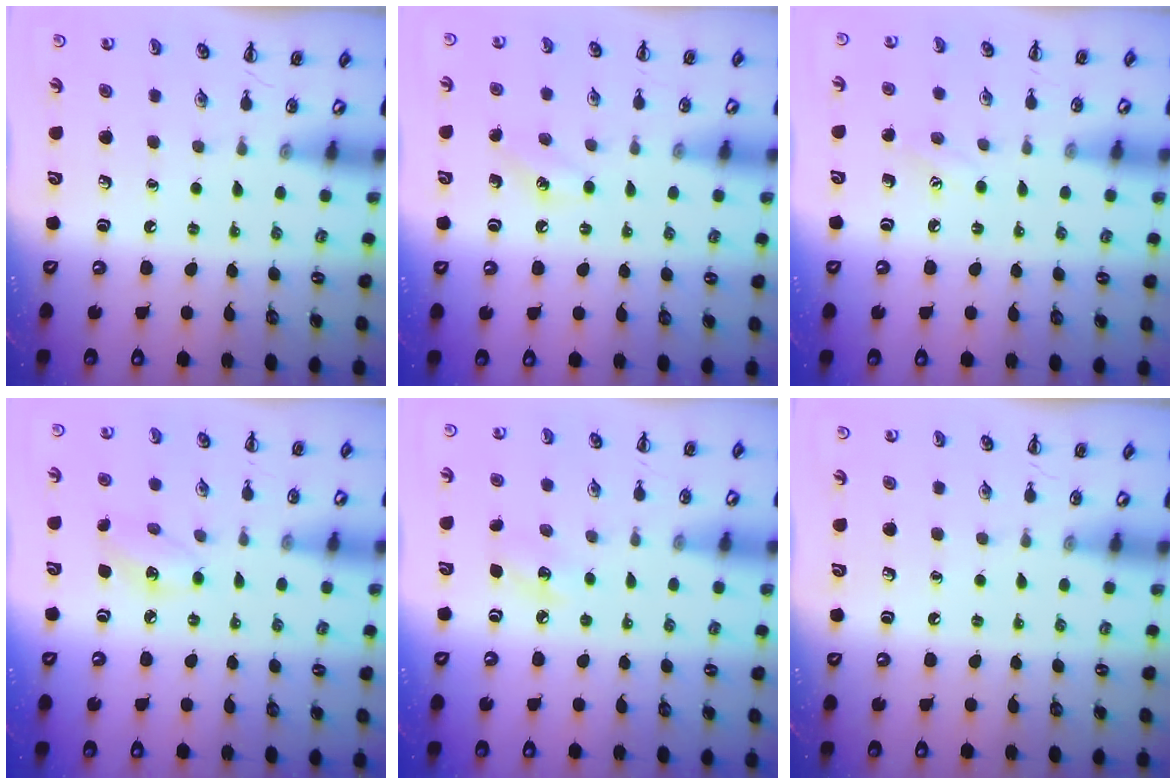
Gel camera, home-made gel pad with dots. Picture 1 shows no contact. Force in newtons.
{"total": 6.1, "press": 5.9, "slide": 1.5}
{"total": 5.9, "press": 5.7, "slide": 1.5}
{"total": 6.3, "press": 6.2, "slide": 1.2}
{"total": 6.7, "press": 6.5, "slide": 1.7}
{"total": 0.0}